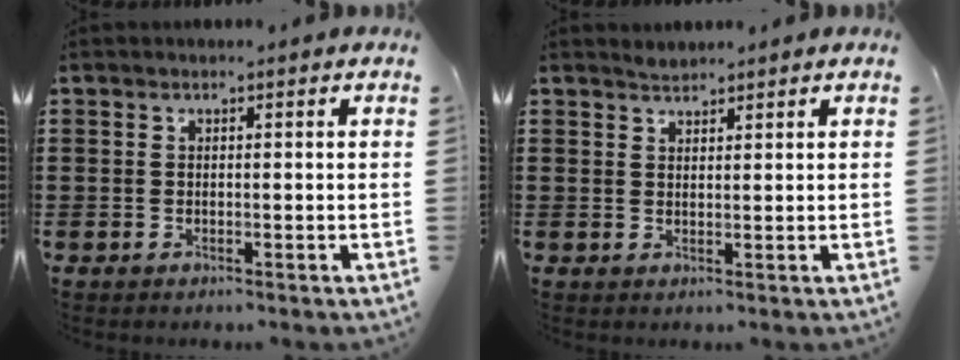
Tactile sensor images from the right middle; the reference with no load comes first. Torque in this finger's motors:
{"motor_torque": [-0.02, -0.02, 0.00, 0.00]}